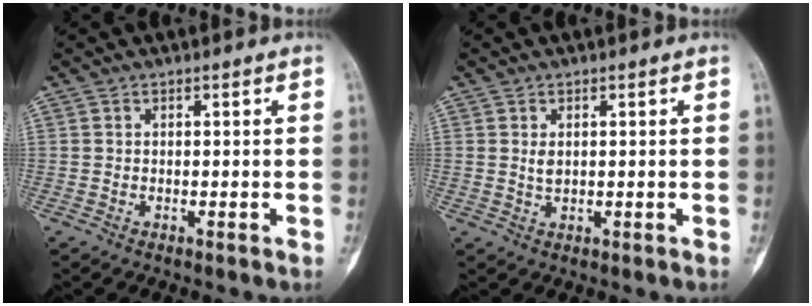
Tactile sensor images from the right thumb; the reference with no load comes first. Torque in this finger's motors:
{"motor_torque": [0.42, -0.07, -0.15, -0.63, 0.12]}